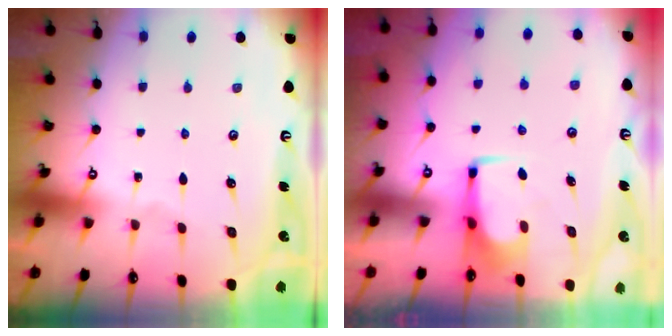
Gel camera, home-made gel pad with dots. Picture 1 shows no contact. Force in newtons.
{"total": 1.8, "press": 1.6, "slide": 0.6}